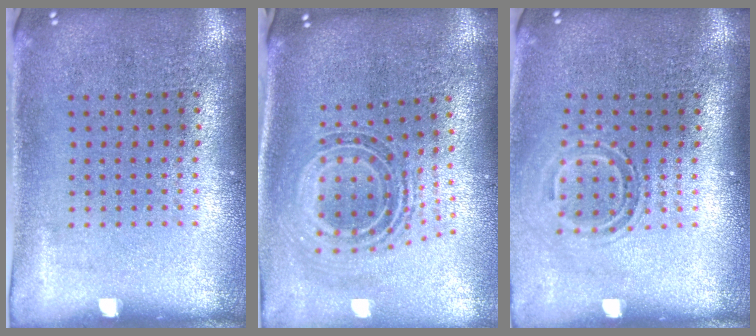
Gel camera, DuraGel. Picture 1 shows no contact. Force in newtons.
{"total": 1.2, "press": 1.0, "slide": 0.7}
{"total": 1.6, "press": 1.1, "slide": 1.2}